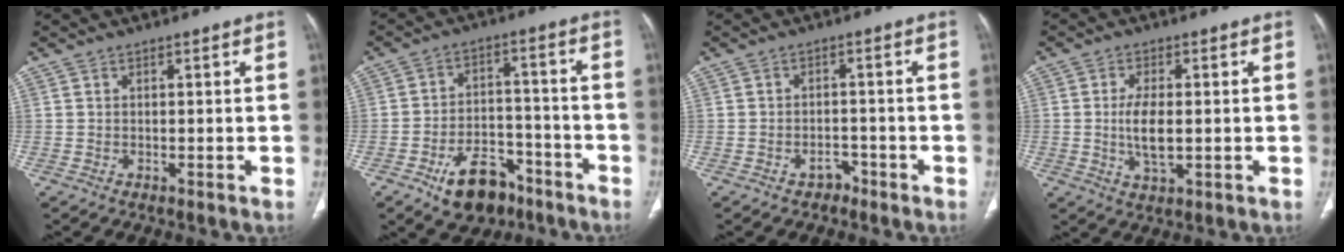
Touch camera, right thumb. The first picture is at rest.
{"total": 11.8, "force": [-7.2, 7.0, 6.1], "torque": [-0.071, 0.055, -0.107]}
{"total": 2.5, "force": [-1.8, 1.7, 0.6], "torque": [-0.002, 0.017, -0.024]}
{"total": 6.2, "force": [-0.3, 2.8, 5.6], "torque": [-0.109, -0.008, -0.003]}